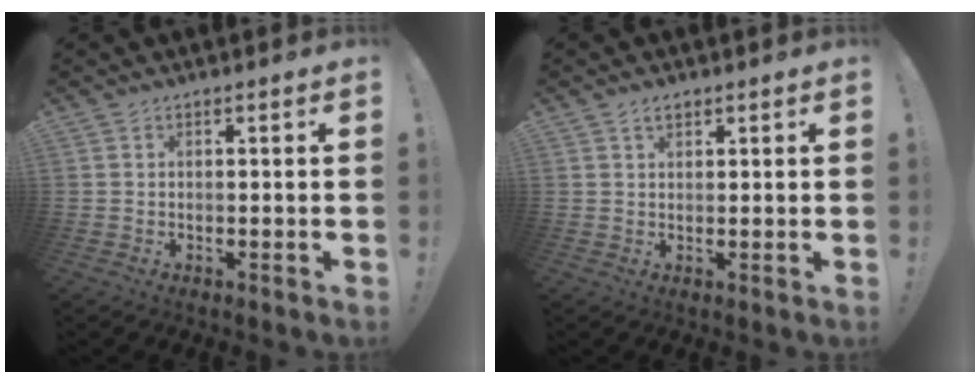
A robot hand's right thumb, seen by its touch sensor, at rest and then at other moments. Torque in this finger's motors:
{"motor_torque": [-0.34, 0.57, -0.07, 0.15, 0.00]}